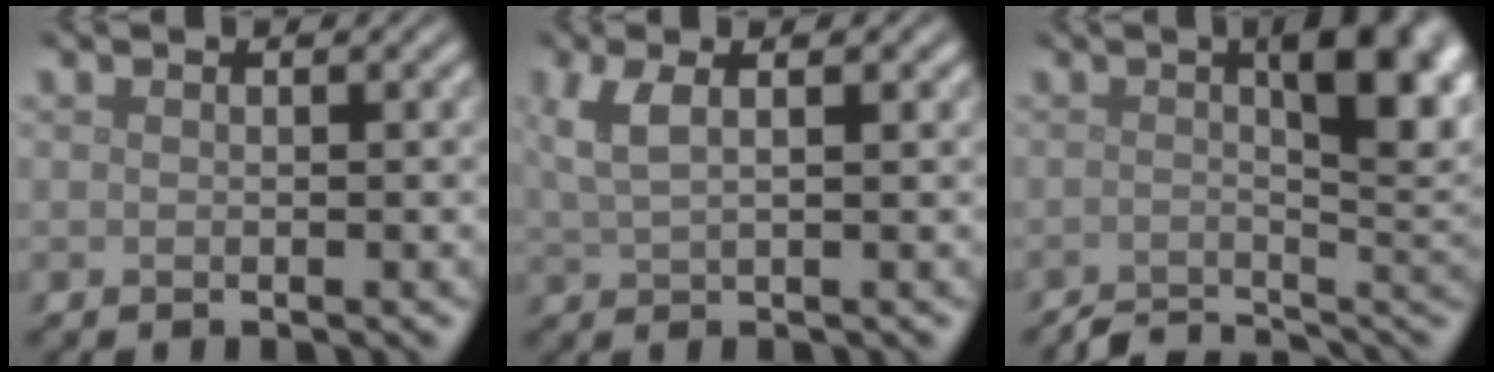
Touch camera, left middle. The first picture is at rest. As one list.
[{"total": 3.5, "force": [1.3, 1.1, 3.0], "torque": [-0.056, 0.004, 0.023]}, {"total": 7.8, "force": [-1.2, 2.9, 7.2], "torque": [-0.074, 0.003, -0.034]}]